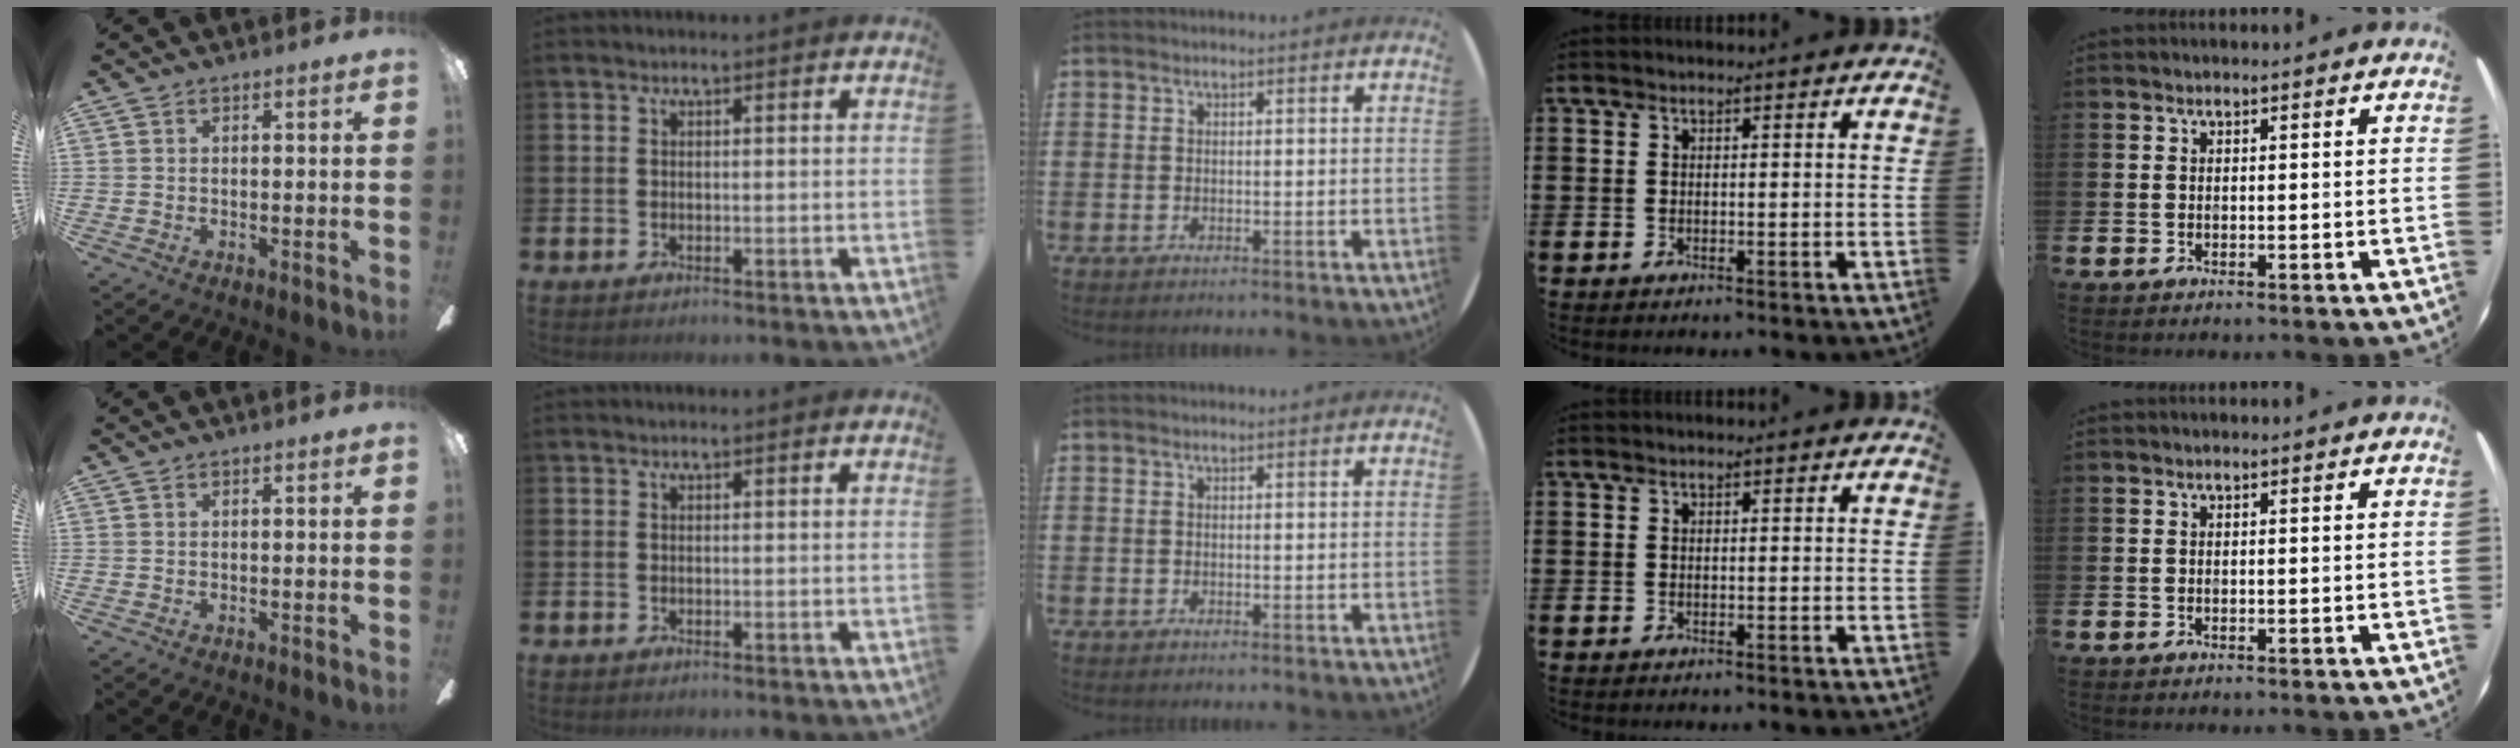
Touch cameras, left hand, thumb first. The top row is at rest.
{}